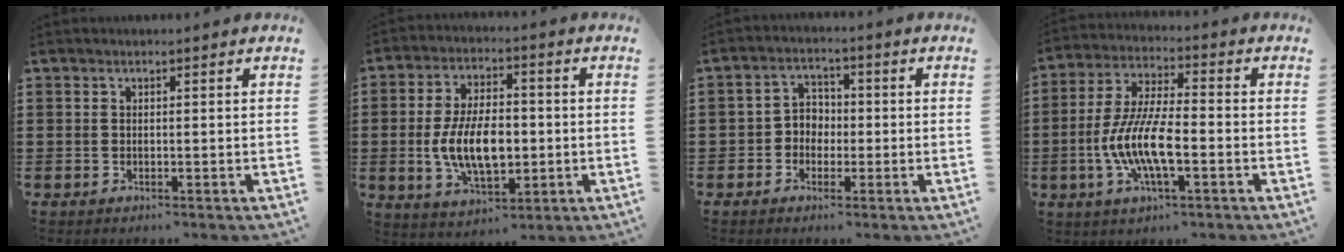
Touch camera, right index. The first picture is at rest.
{"total": 10.1, "force": [-1.3, 5.4, 8.4], "torque": [-0.165, -0.003, -0.029]}
{"total": 3.3, "force": [-1.1, 2.9, 1.3], "torque": [-0.036, 0.010, -0.027]}
{"total": 10.5, "force": [-2.7, 3.8, 9.4], "torque": [-0.204, -0.009, -0.053]}